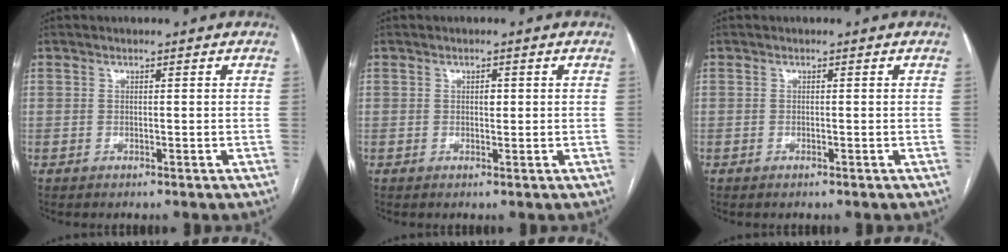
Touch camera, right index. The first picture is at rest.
{"total": 1.1, "force": [0.2, 0.7, 0.9], "torque": [-0.012, 0.002, 0.002]}
{"total": 0.0}